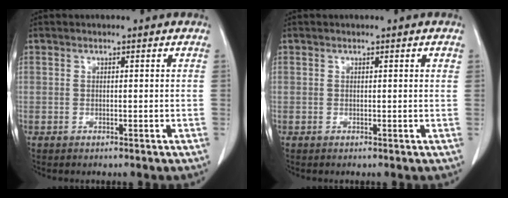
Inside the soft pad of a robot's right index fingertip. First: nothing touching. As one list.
[{"total": 0.5, "force": [0.2, 0.1, 0.5], "torque": [-0.008, 0.000, 0.002]}]